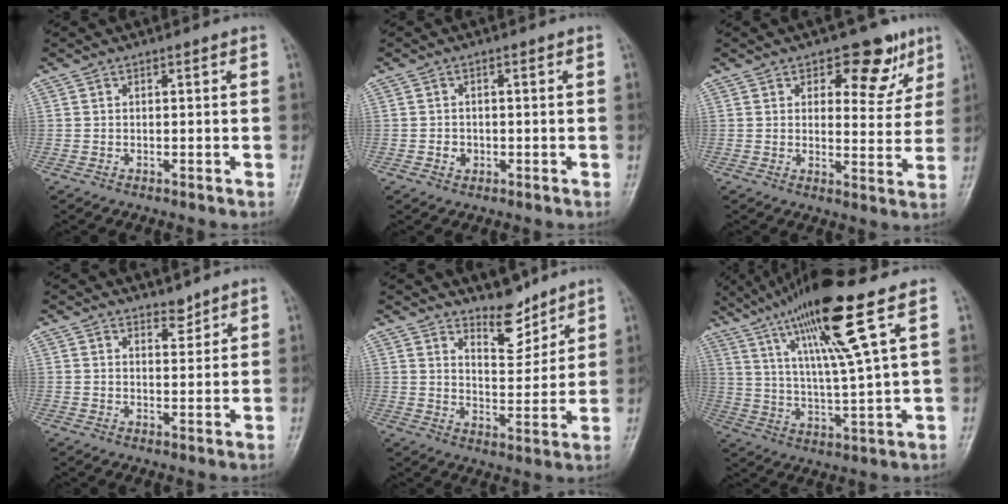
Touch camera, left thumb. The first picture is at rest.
{"total": 2.0, "force": [-0.6, 1.7, 0.8], "torque": [-0.006, 0.004, -0.008]}
{"total": 9.6, "force": [5.5, 5.5, 5.6], "torque": [-0.025, -0.023, 0.069]}
{"total": 2.4, "force": [2.1, 1.0, 0.6], "torque": [0.006, -0.017, 0.032]}
{"total": 7.1, "force": [5.9, 2.9, 2.6], "torque": [-0.018, -0.054, 0.104]}
{"total": 17.5, "force": [9.2, 0.9, 14.9], "torque": [-0.266, -0.024, 0.163]}